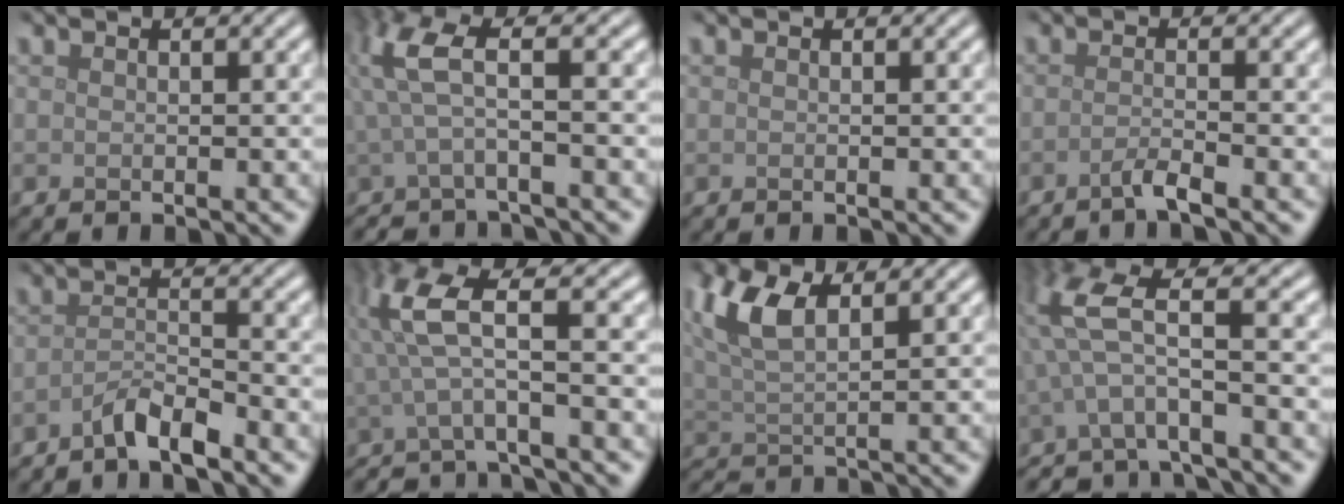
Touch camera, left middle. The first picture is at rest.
{"total": 4.1, "force": [0.0, 1.1, 4.0], "torque": [-0.093, 0.000, -0.010]}
{"total": 0.0}
{"total": 1.7, "force": [-1.1, 0.2, 1.3], "torque": [-0.017, 0.001, -0.032]}
{"total": 2.7, "force": [-2.2, 0.4, 1.4], "torque": [-0.024, 0.006, -0.049]}
{"total": 5.4, "force": [-0.1, 1.3, 5.2], "torque": [-0.116, 0.003, -0.010]}
{"total": 5.5, "force": [2.1, 2.2, 4.6], "torque": [-0.107, 0.010, 0.040]}
{"total": 5.7, "force": [-2.0, 1.7, 5.0], "torque": [-0.115, 0.002, -0.043]}